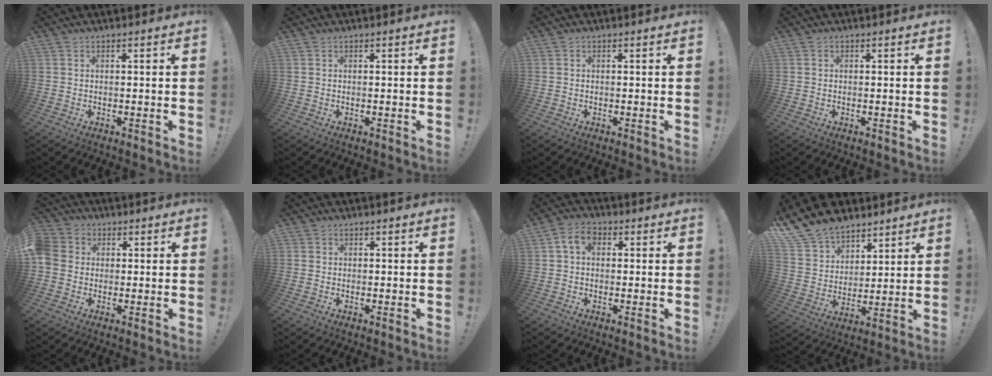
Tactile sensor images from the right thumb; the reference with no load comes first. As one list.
[{"total": 0.0}, {"total": 0.0}, {"total": 0.0}, {"total": 5.9, "force": [-0.2, 5.5, 2.3], "torque": [-0.048, 0.013, -0.004]}, {"total": 0.9, "force": [0.2, 0.8, 0.0], "torque": [-0.004, 0.003, 0.005]}, {"total": 6.1, "force": [1.5, 4.1, 4.1], "torque": [-0.075, 0.005, 0.027]}, {"total": 14.9, "force": [11.8, 8.1, 4.0], "torque": [-0.090, -0.083, 0.226]}]